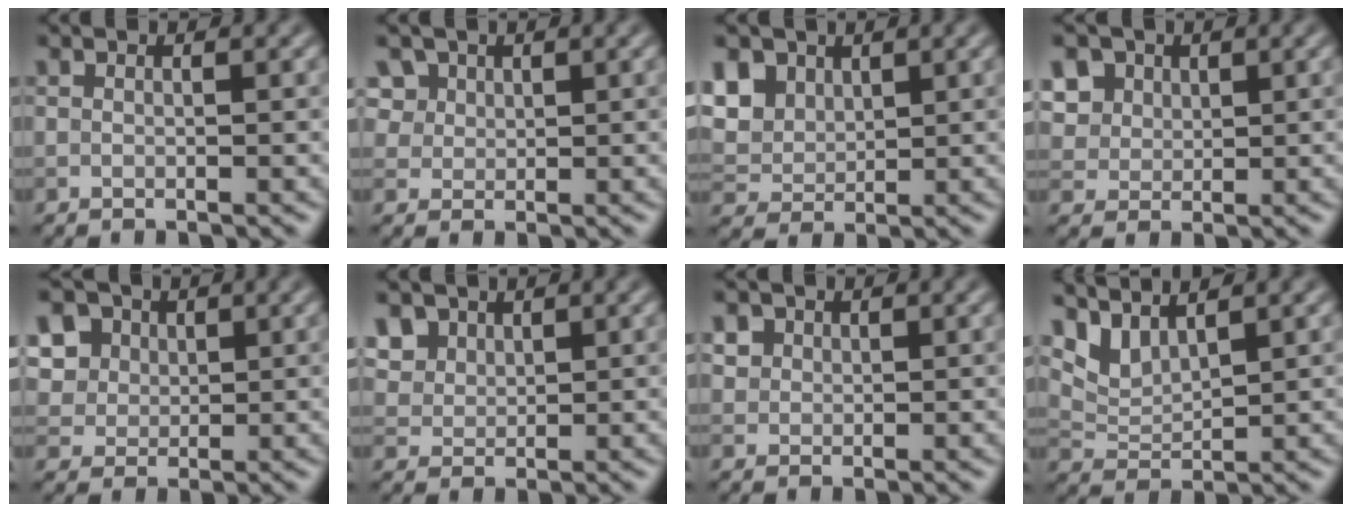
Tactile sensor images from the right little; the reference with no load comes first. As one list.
[{"total": 5.7, "force": [3.2, 4.1, 2.3], "torque": [-0.061, 0.006, 0.055]}, {"total": 6.0, "force": [2.9, 4.3, 2.9], "torque": [-0.097, 0.009, 0.055]}, {"total": 8.6, "force": [4.3, 6.4, 3.8], "torque": [-0.091, 0.022, 0.065]}, {"total": 11.9, "force": [5.6, 9.1, 5.2], "torque": [-0.137, 0.028, 0.088]}, {"total": 5.8, "force": [3.3, 4.1, 2.5], "torque": [-0.086, 0.005, 0.066]}, {"total": 2.3, "force": [1.1, 1.9, 0.8], "torque": [-0.027, 0.003, 0.028]}, {"total": 3.2, "force": [2.9, 0.8, 1.2], "torque": [-0.036, -0.006, 0.066]}]